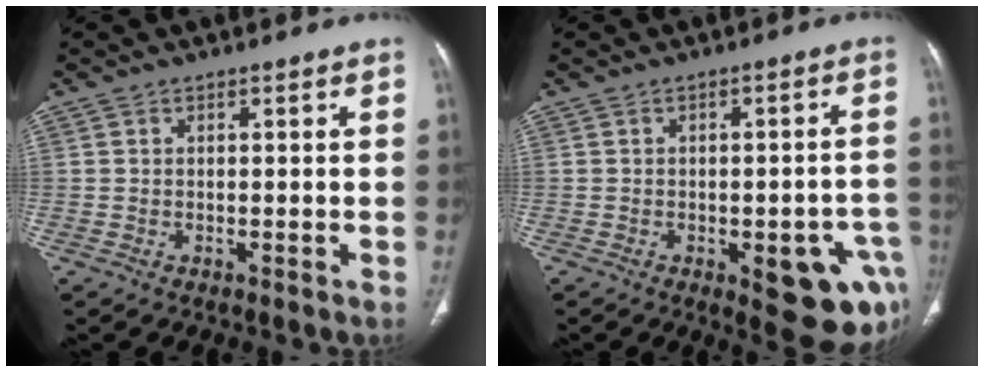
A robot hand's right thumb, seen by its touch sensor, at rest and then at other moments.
{"total": 13.6, "force": [-5.0, 5.4, 11.4], "torque": [-0.097, 0.022, -0.044]}